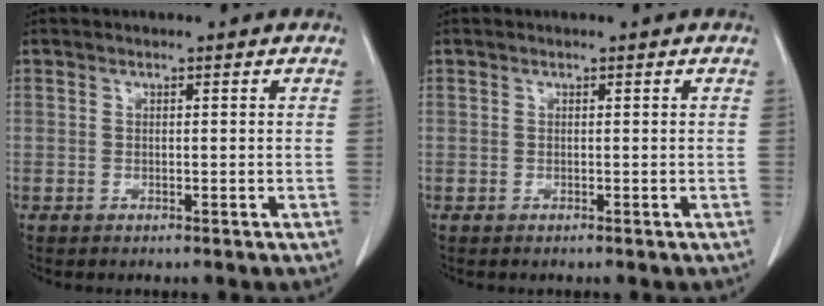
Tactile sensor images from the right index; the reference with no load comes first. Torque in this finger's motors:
{"motor_torque": [-0.18, 0.15, -0.49, -0.14]}